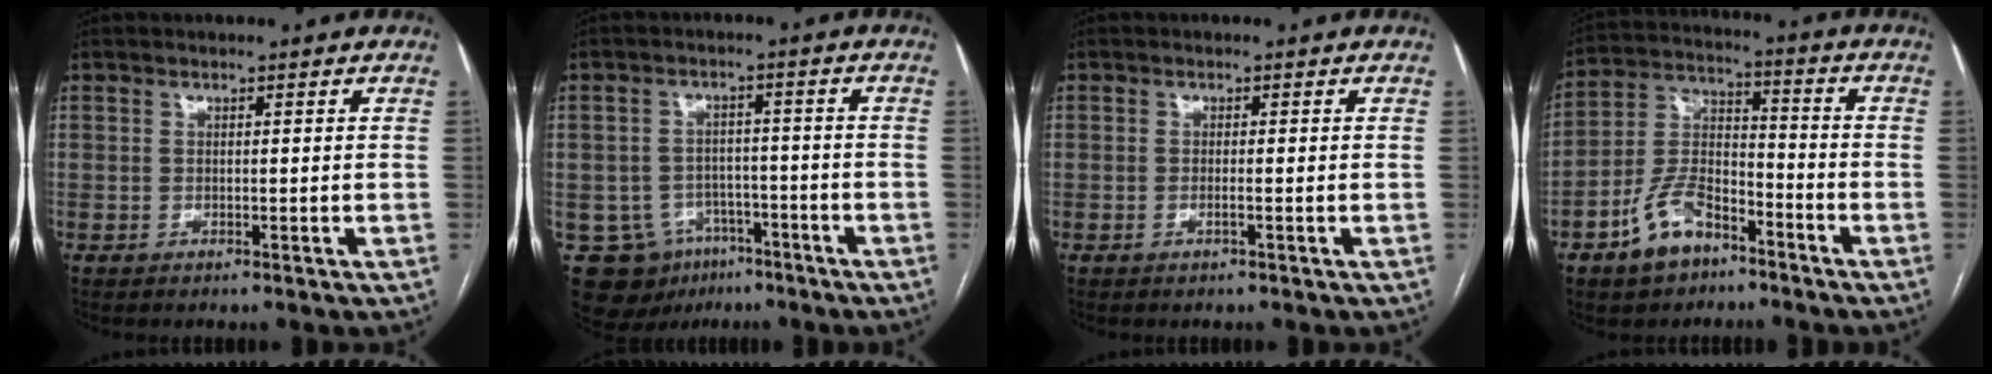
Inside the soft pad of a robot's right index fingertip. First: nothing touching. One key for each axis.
{"total": 10.4, "fx": -5.5, "fy": 8.3, "fz": 3.1, "tx": -0.054, "ty": 0.017, "tz": -0.071}
{"total": 0.9, "fx": -0.4, "fy": 0.0, "fz": 0.8, "tx": -0.018, "ty": 0.000, "tz": -0.005}
{"total": 10.4, "fx": -6.4, "fy": 5.7, "fz": 5.9, "tx": -0.128, "ty": 0.017, "tz": -0.114}